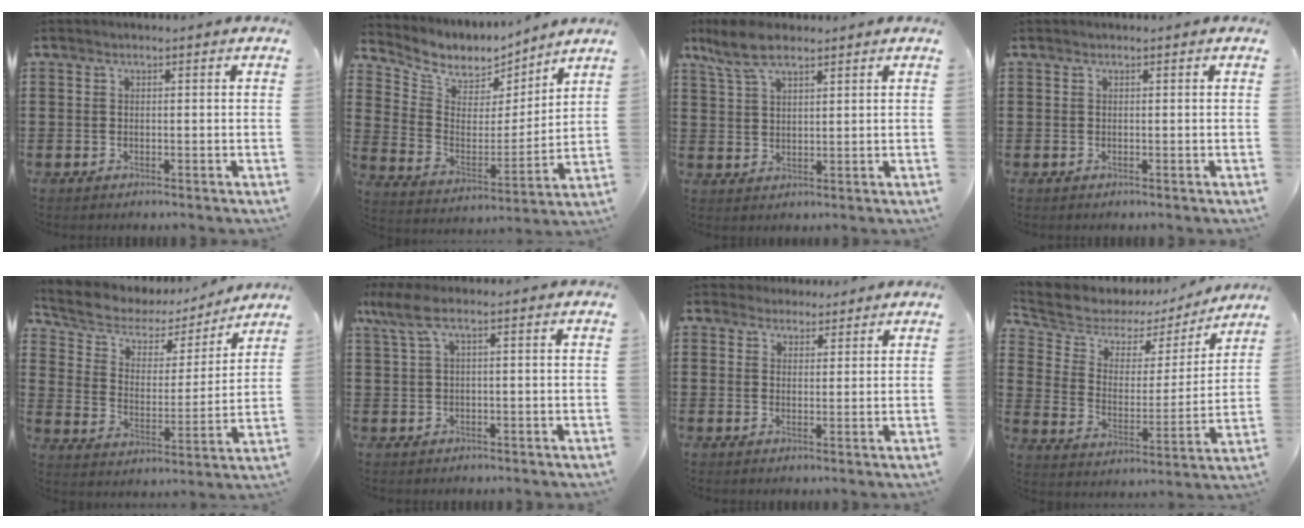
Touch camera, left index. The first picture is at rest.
{"total": 6.3, "force": [5.5, 3.0, 0.3], "torque": [-0.050, -0.039, 0.094]}
{"total": 6.4, "force": [4.6, 2.3, 3.8], "torque": [-0.088, 0.001, 0.087]}
{"total": 0.0}
{"total": 5.4, "force": [4.1, 3.2, 1.5], "torque": [-0.062, -0.022, 0.065]}
{"total": 3.8, "force": [0.6, 1.0, 3.6], "torque": [-0.093, -0.007, 0.004]}
{"total": 2.8, "force": [2.4, 1.4, 0.0], "torque": [-0.009, 0.007, 0.046]}
{"total": 5.4, "force": [4.4, 3.0, 0.4], "torque": [-0.049, -0.032, 0.071]}